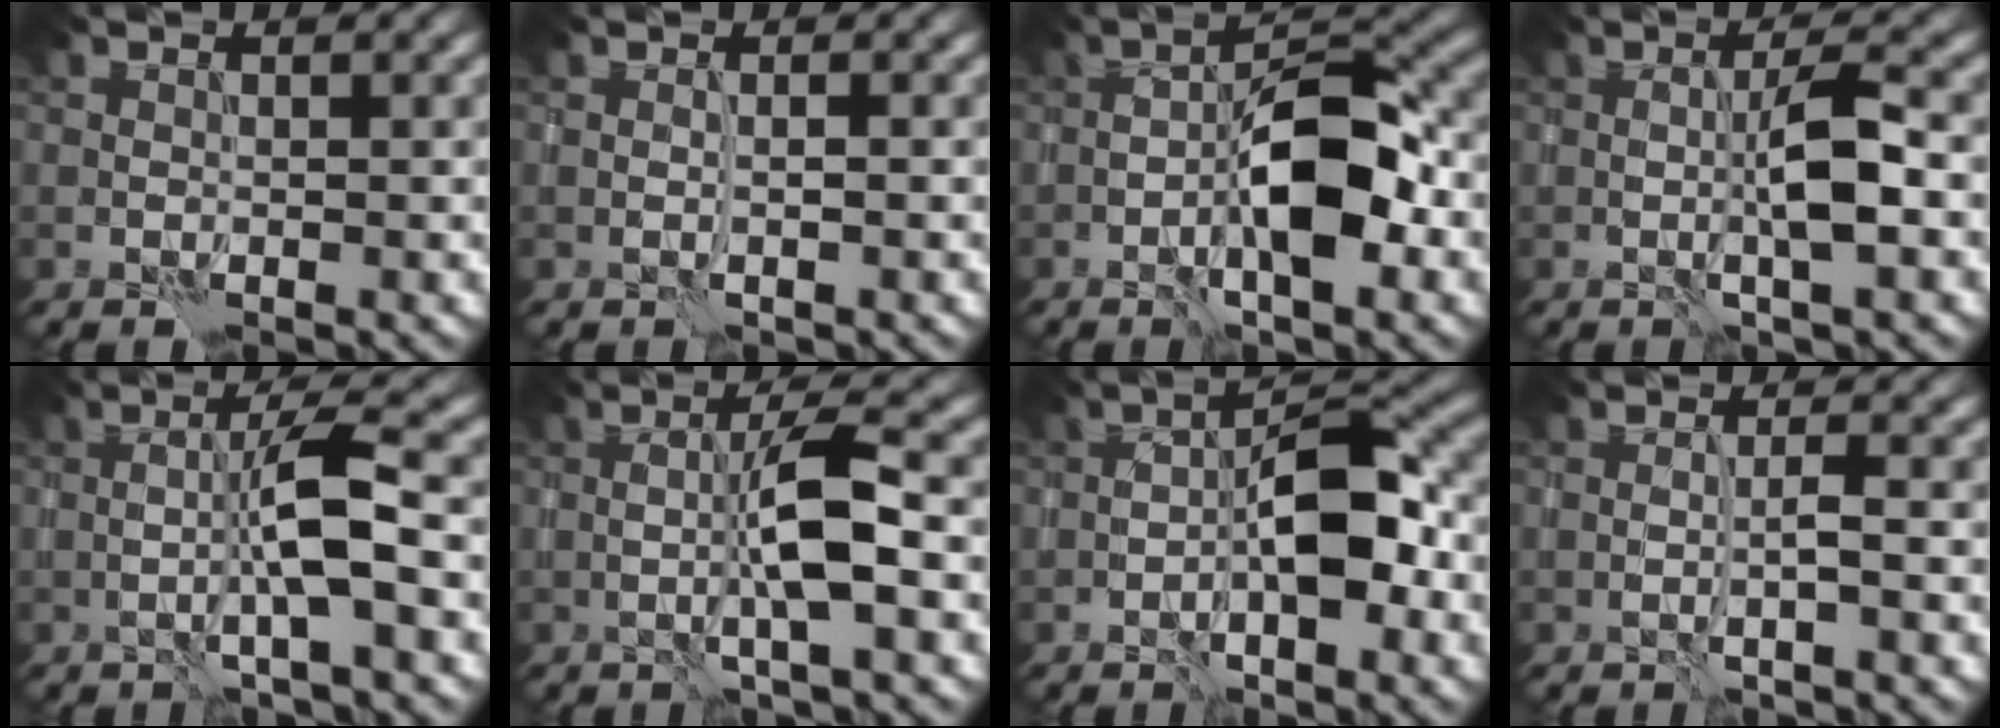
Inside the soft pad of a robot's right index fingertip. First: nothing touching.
{"total": 0.5, "force": [0.5, -0.1, 0.2], "torque": [-0.005, -0.003, 0.002]}
{"total": 6.1, "force": [-1.2, 1.8, 5.7], "torque": [-0.109, 0.010, -0.031]}
{"total": 2.8, "force": [0.3, -0.1, 2.8], "torque": [-0.069, 0.000, -0.002]}
{"total": 3.7, "force": [0.2, 0.0, 3.7], "torque": [-0.085, 0.004, -0.010]}
{"total": 3.8, "force": [0.5, 0.1, 3.7], "torque": [-0.090, 0.000, -0.002]}
{"total": 5.2, "force": [-0.8, 1.6, 4.8], "torque": [-0.091, 0.009, -0.023]}
{"total": 0.7, "force": [0.2, -0.4, 0.6], "torque": [-0.025, -0.003, -0.006]}